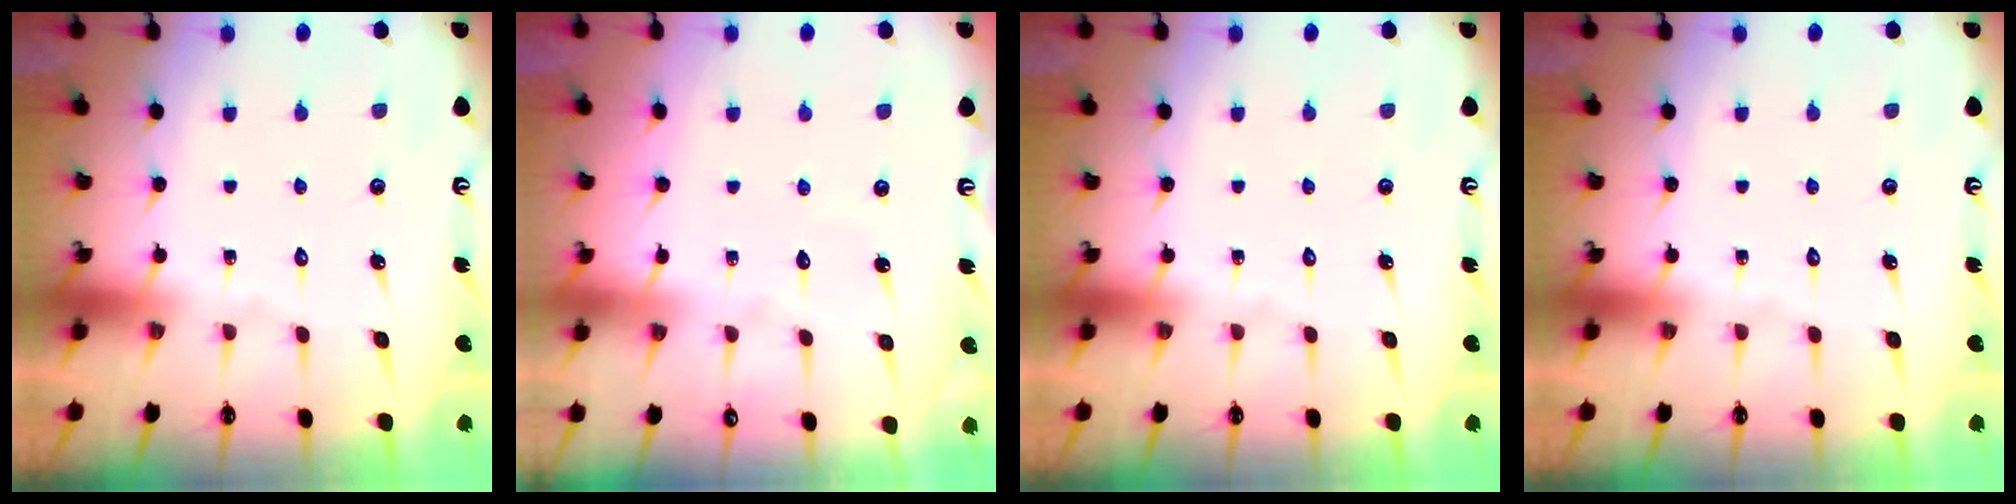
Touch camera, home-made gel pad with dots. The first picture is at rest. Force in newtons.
{"total": 3.0, "press": 3.0, "slide": 0.3}
{"total": 0.0}
{"total": 0.0}